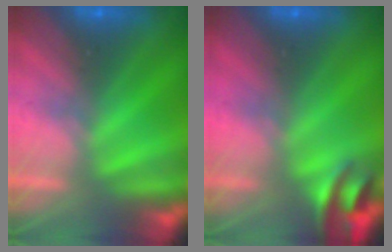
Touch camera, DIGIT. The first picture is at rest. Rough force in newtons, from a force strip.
{"total": 2.8}